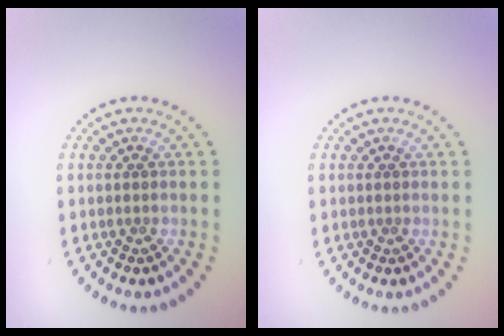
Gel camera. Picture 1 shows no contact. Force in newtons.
{"total": 0.0}